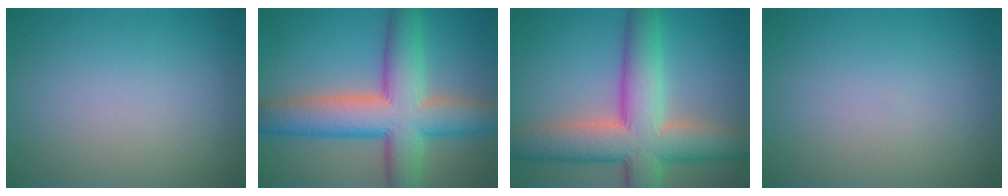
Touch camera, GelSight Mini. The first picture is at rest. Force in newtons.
{"total": 10.4, "press": 10.4, "slide": 0.5}
{"total": 10.1, "press": 10.1, "slide": 0.6}
{"total": 0.0}